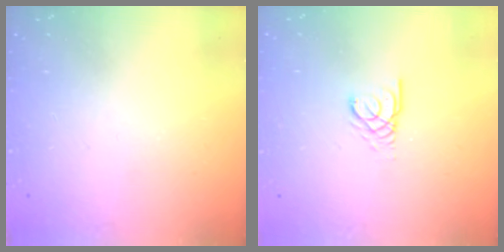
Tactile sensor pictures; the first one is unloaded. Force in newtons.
{"total": 2.6, "press": 2.6, "slide": 0.1}